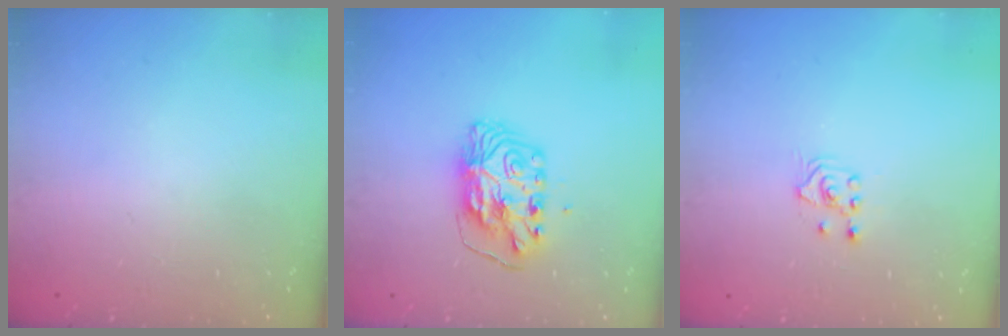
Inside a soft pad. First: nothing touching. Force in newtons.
{"total": 8.8, "press": 8.8, "slide": 0.8}
{"total": 2.5, "press": 2.4, "slide": 0.9}